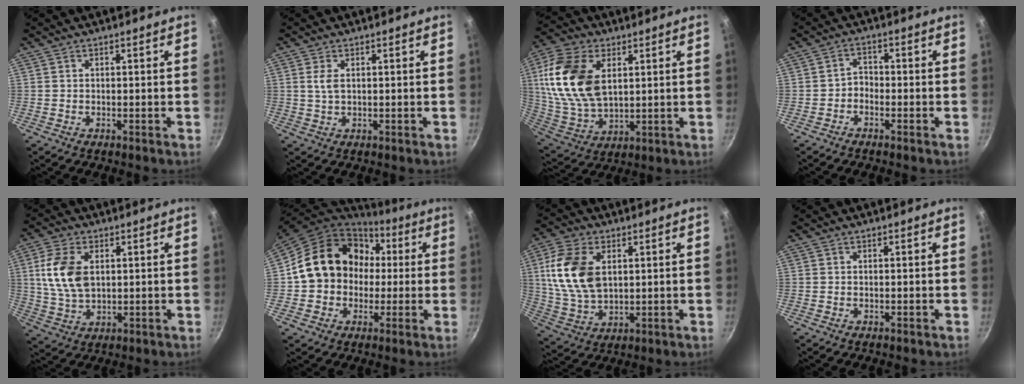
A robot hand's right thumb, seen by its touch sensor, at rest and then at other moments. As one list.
[{"total": 2.5, "force": [0.7, 1.2, 2.1], "torque": [-0.042, -0.003, 0.014]}, {"total": 18.6, "force": [4.8, 11.3, 14.0], "torque": [-0.261, -0.012, 0.100]}, {"total": 2.3, "force": [-1.5, 1.5, 1.0], "torque": [-0.009, 0.023, -0.031]}, {"total": 10.6, "force": [2.2, 6.4, 8.1], "torque": [-0.152, -0.009, 0.044]}, {"total": 18.0, "force": [1.7, 15.4, 9.2], "torque": [-0.123, 0.046, 0.024]}, {"total": 14.3, "force": [3.3, 8.8, 10.7], "torque": [-0.198, -0.009, 0.070]}, {"total": 0.0}]